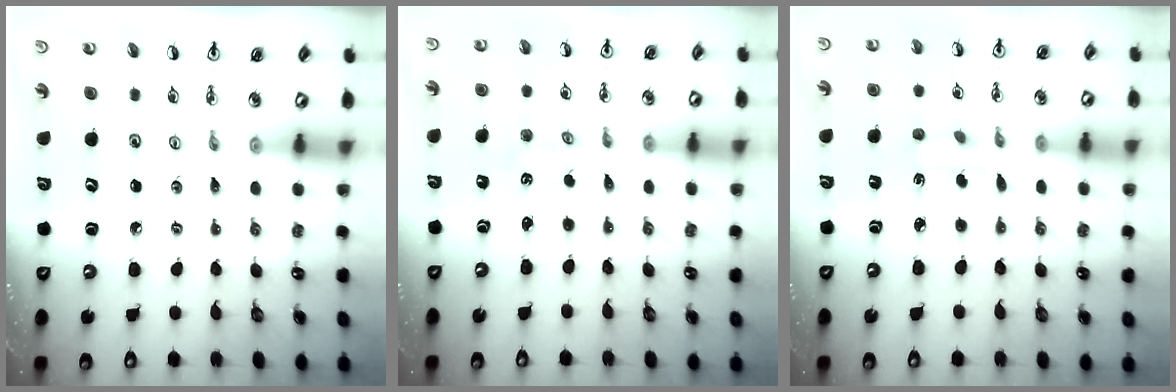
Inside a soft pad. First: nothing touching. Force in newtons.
{"total": 1.2, "press": 1.2, "slide": 0.2}
{"total": 2.9, "press": 2.8, "slide": 0.8}